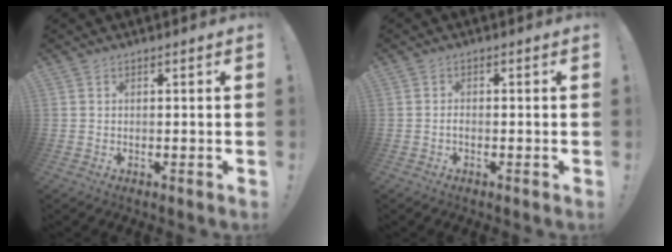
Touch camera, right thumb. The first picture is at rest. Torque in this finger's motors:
{"motor_torque": [-0.12, -0.09, 0.18, -0.05, 0.00]}